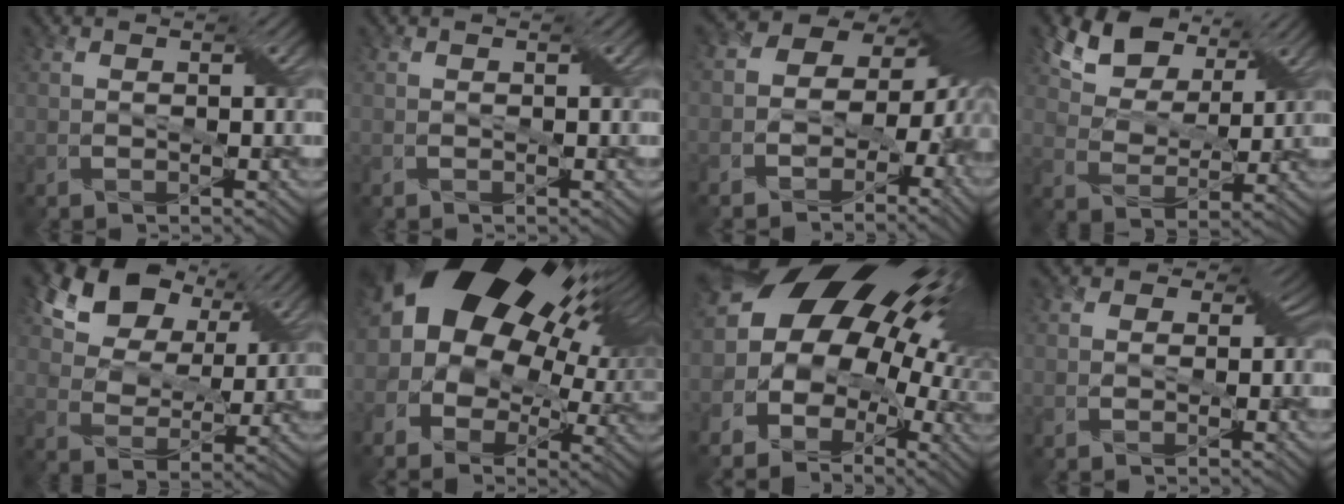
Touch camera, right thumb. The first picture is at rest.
{"total": 0.0}
{"total": 13.3, "force": [-1.3, 10.0, 8.6], "torque": [-0.122, -0.032, -0.009]}
{"total": 9.3, "force": [5.6, 5.3, 5.0], "torque": [-0.107, 0.004, 0.098]}
{"total": 13.0, "force": [7.5, 8.2, 6.8], "torque": [-0.158, 0.040, 0.125]}
{"total": 21.1, "force": [7.5, 13.1, 14.7], "torque": [-0.263, 0.044, 0.128]}
{"total": 17.7, "force": [3.6, 12.6, 11.9], "torque": [-0.172, 0.002, 0.072]}
{"total": 4.7, "force": [-0.7, 4.1, 2.2], "torque": [-0.015, 0.017, -0.037]}